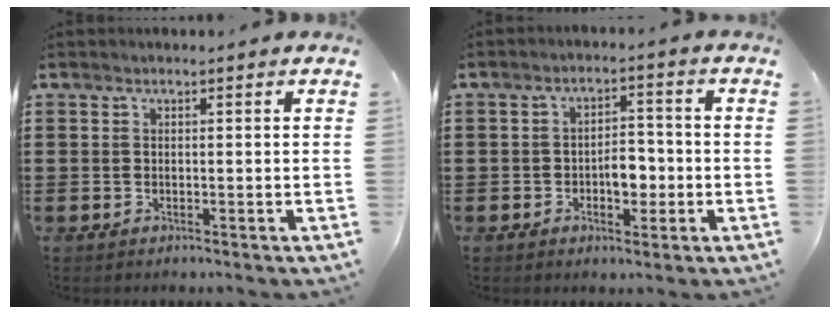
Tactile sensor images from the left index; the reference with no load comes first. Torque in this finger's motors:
{"motor_torque": [1.05, 0.30, 0.29, 0.05]}